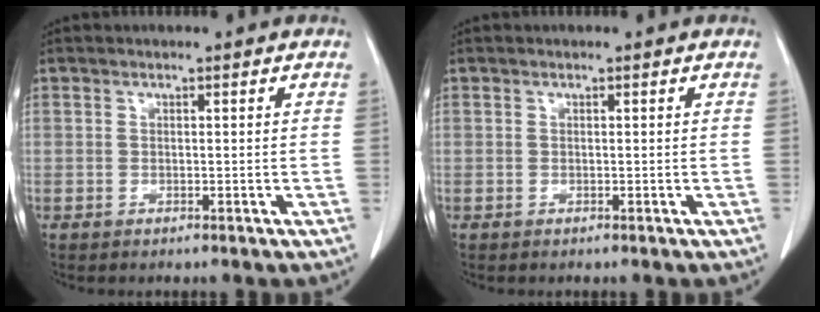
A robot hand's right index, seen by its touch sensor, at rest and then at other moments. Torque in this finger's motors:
{"motor_torque": [0.00, 0.00, 0.00, 0.00]}